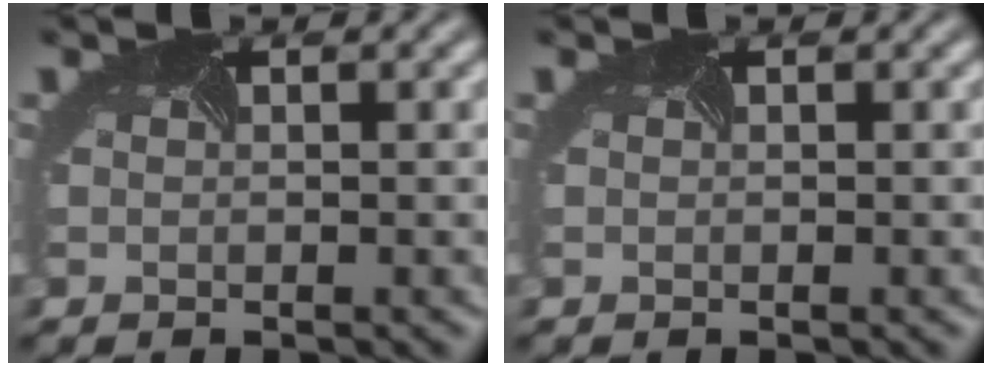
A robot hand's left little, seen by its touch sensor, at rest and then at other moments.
{"total": 0.0}